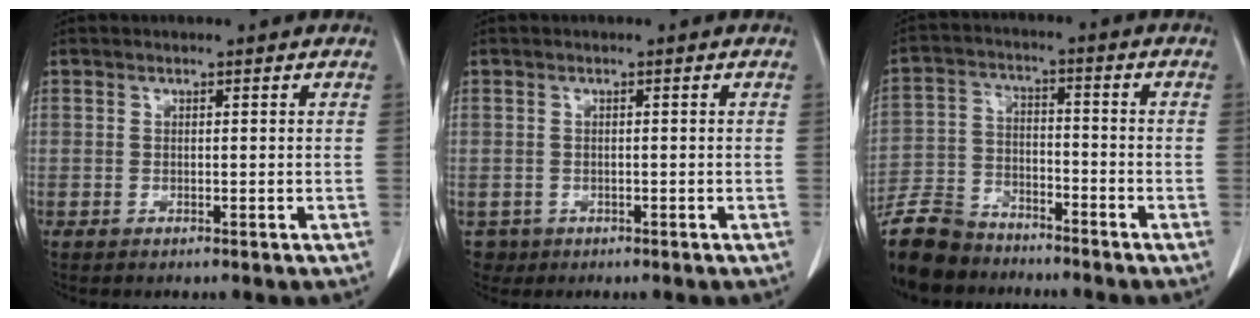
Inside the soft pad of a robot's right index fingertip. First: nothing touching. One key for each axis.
{"total": 2.6, "fx": -0.9, "fy": 2.4, "fz": 0.2, "tx": -0.002, "ty": 0.004, "tz": -0.010}
{"total": 12.7, "fx": -11.0, "fy": 5.2, "fz": 3.7, "tx": -0.087, "ty": -0.001, "tz": -0.203}